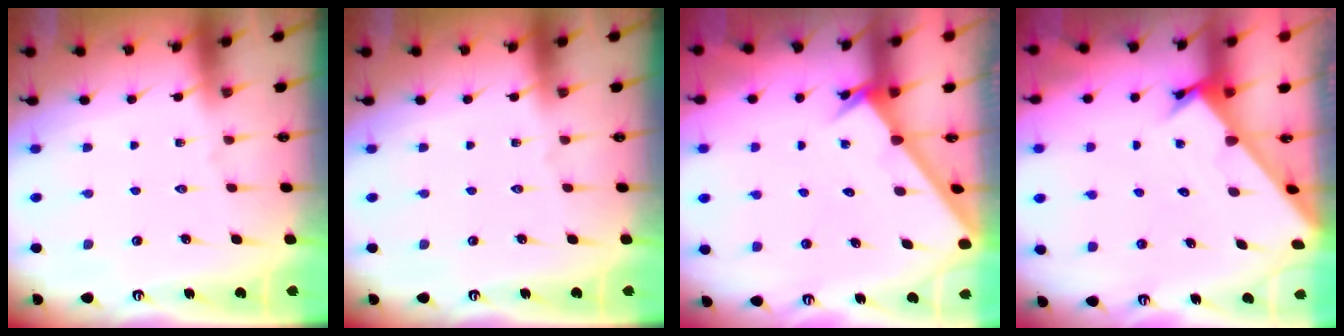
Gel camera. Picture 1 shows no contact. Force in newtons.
{"total": 0.0}
{"total": 2.3, "press": 2.3, "slide": 0.2}
{"total": 2.4, "press": 2.4, "slide": 0.1}